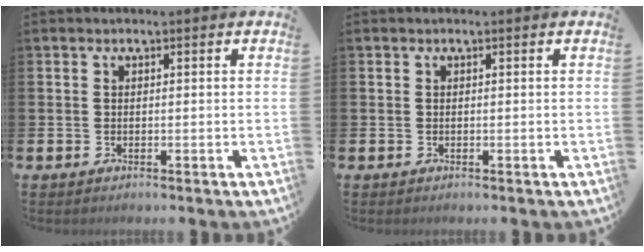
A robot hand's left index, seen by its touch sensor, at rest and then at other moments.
{"total": 0.0}